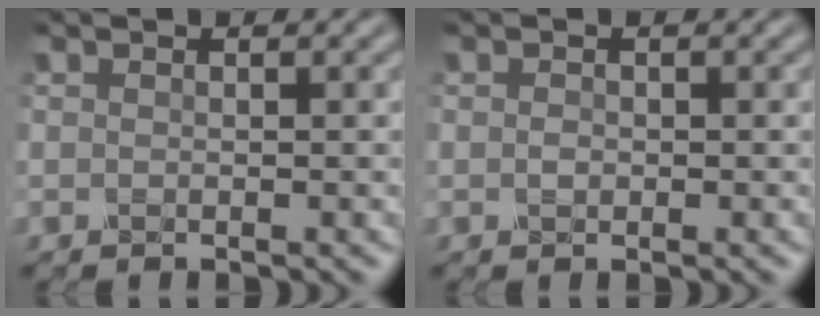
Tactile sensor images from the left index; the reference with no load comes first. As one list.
[{"total": 0.7, "force": [0.0, 0.5, 0.5], "torque": [-0.008, -0.002, -0.001]}]